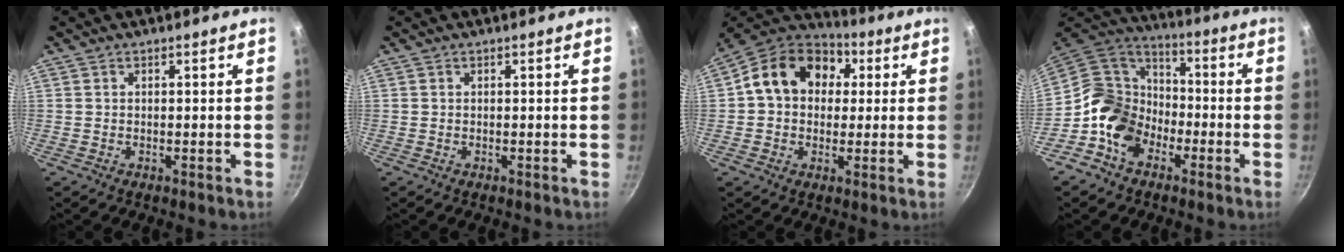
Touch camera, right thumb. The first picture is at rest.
{"total": 0.0}
{"total": 15.0, "force": [2.4, 11.8, 8.9], "torque": [-0.127, 0.029, 0.029]}
{"total": 13.9, "force": [-5.6, 10.3, 7.3], "torque": [-0.119, 0.062, -0.119]}